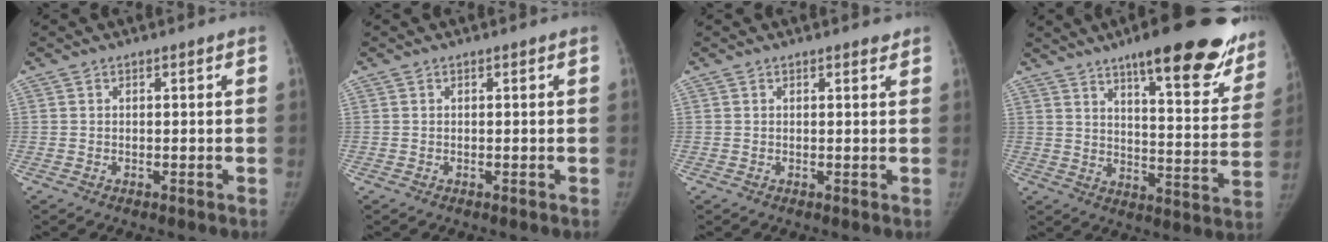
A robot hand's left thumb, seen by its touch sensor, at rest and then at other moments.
{"total": 0.0}
{"total": 0.8, "force": [0.7, 0.3, 0.3], "torque": [-0.004, -0.006, 0.008]}
{"total": 25.7, "force": [17.0, 6.8, 18.0], "torque": [-0.203, -0.070, 0.224]}